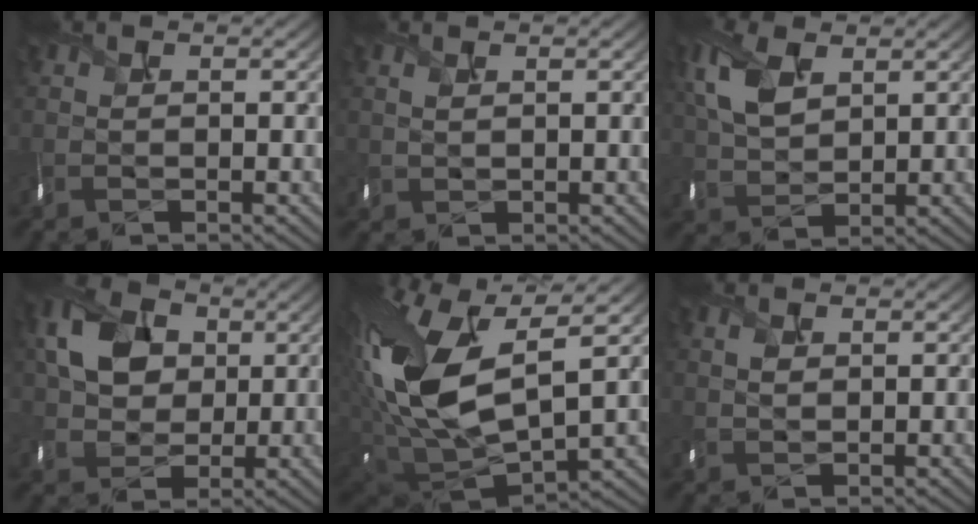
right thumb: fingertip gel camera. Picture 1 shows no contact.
{"total": 0.7, "force": [0.5, 0.4, 0.2], "torque": [-0.008, -0.008, 0.021]}
{"total": 6.6, "force": [2.7, 4.0, 4.5], "torque": [-0.130, 0.002, 0.060]}
{"total": 7.8, "force": [1.8, 6.4, 4.0], "torque": [-0.101, 0.003, 0.030]}
{"total": 18.3, "force": [3.1, 10.0, 15.0], "torque": [-0.344, -0.019, 0.072]}
{"total": 0.9, "force": [0.5, 0.6, 0.5], "torque": [-0.020, -0.006, 0.020]}